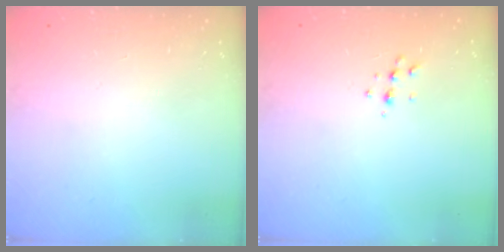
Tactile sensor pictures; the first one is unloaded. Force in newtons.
{"total": 4.7, "press": 4.6, "slide": 0.9}